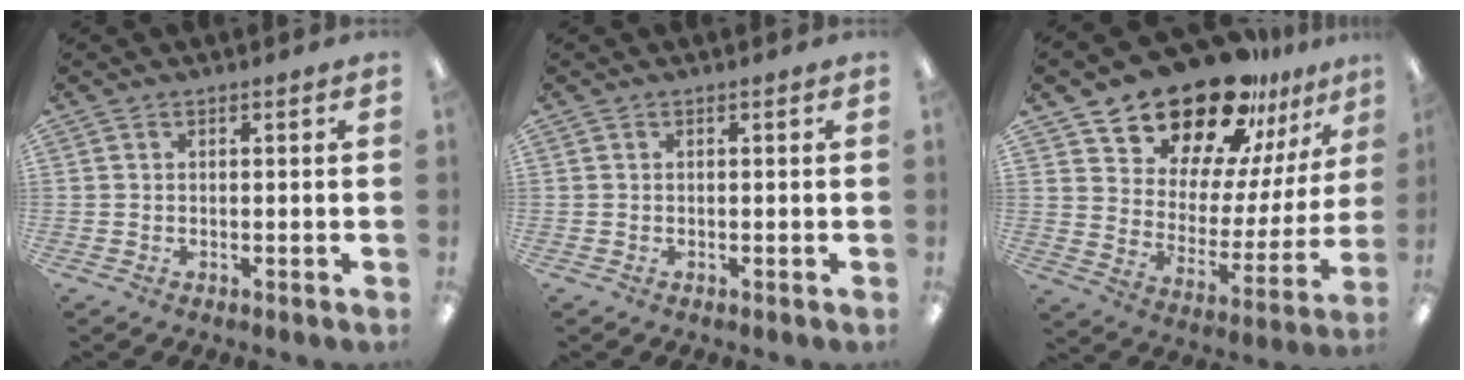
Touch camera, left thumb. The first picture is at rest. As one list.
[{"total": 0.0}, {"total": 22.0, "force": [18.9, 8.6, 7.1], "torque": [-0.125, -0.144, 0.338]}]